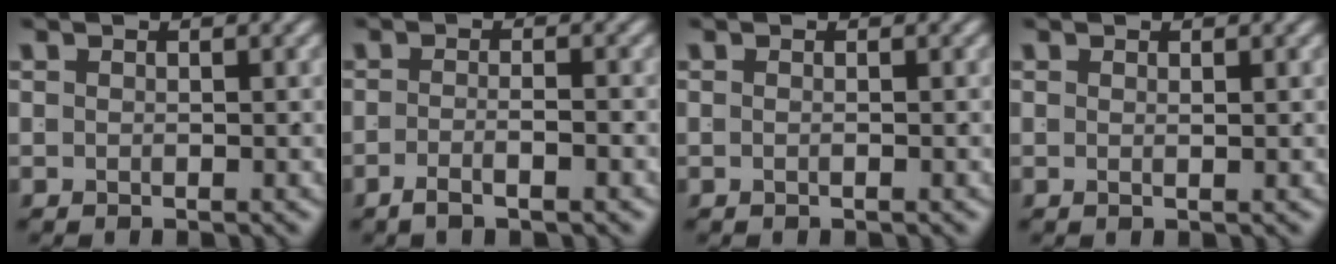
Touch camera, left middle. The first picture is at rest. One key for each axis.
{"total": 2.3, "fx": -1.8, "fy": -0.2, "fz": 1.4, "tx": -0.023, "ty": -0.004, "tz": -0.031}
{"total": 0.6, "fx": -0.4, "fy": -0.3, "fz": 0.3, "tx": -0.007, "ty": 0.000, "tz": -0.007}
{"total": 0.8, "fx": 0.1, "fy": -0.7, "fz": 0.4, "tx": -0.005, "ty": -0.007, "tz": 0.004}